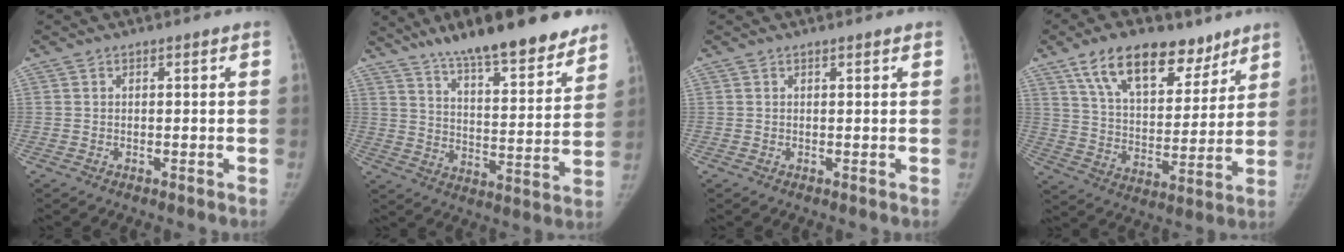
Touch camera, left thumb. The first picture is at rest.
{"total": 23.6, "force": [18.0, 5.6, 14.2], "torque": [-0.183, -0.071, 0.272]}
{"total": 0.5, "force": [0.5, 0.1, 0.3], "torque": [-0.003, -0.002, 0.008]}
{"total": 18.4, "force": [11.9, 9.5, 10.4], "torque": [-0.124, -0.046, 0.202]}